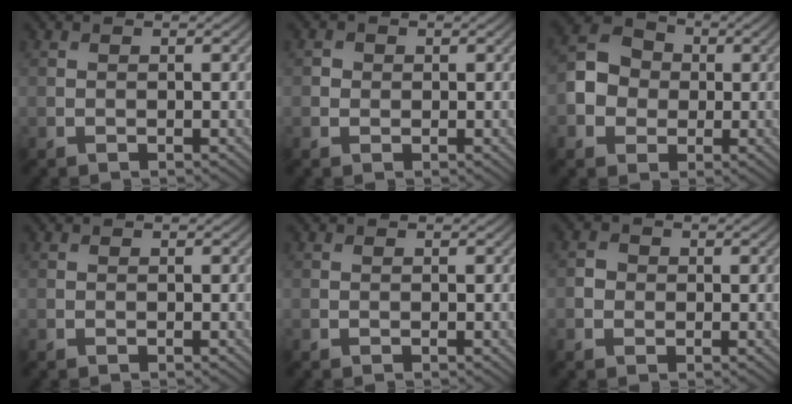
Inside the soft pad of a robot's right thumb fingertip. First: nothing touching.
{"total": 1.0, "force": [0.0, 0.9, 0.2], "torque": [-0.003, -0.002, -0.003]}
{"total": 5.7, "force": [-0.7, 5.1, 2.6], "torque": [-0.058, 0.007, -0.021]}
{"total": 0.0}
{"total": 0.0}
{"total": 1.5, "force": [-0.2, 1.4, 0.5], "torque": [-0.010, -0.003, -0.009]}